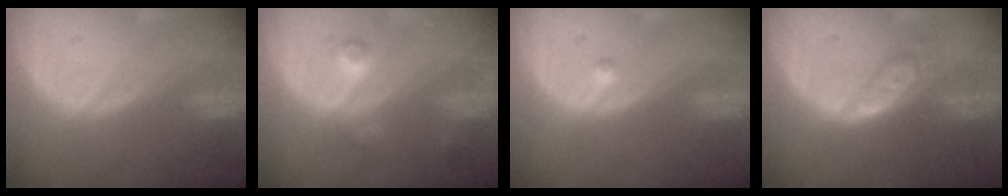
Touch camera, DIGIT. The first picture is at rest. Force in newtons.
{"total": 3.8, "press": 3.5, "slide": 1.4}
{"total": 0.8, "press": 0.6, "slide": 0.4}
{"total": 5.3, "press": 4.6, "slide": 2.7}